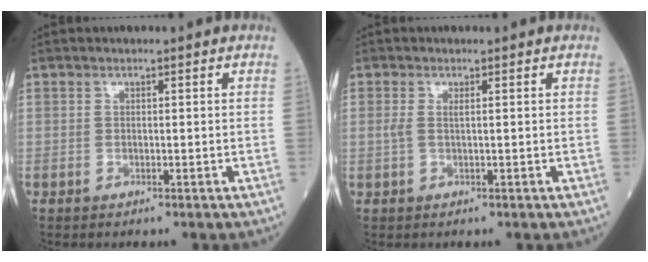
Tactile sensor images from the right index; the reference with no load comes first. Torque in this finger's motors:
{"motor_torque": [-0.03, -0.01, 0.00, 0.00]}